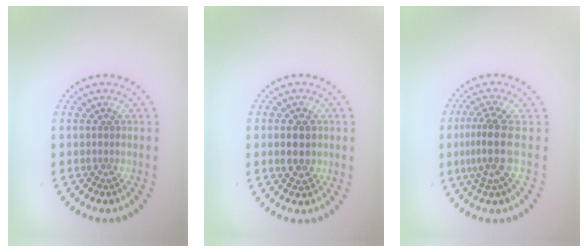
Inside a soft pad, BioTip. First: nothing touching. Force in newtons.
{"total": 2.6, "press": 2.6, "slide": 0.2}
{"total": 3.6, "press": 2.7, "slide": 2.4}